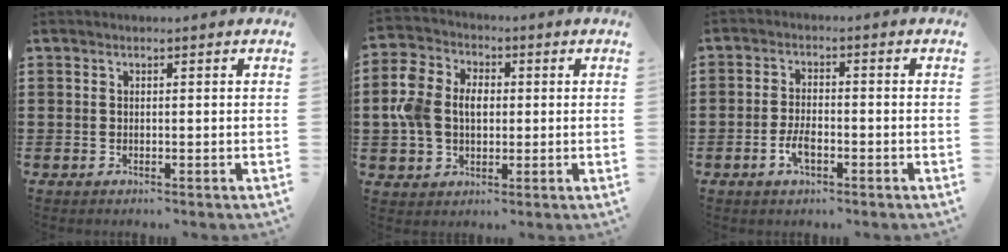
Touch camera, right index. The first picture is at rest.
{"total": 7.2, "force": [0.0, 5.6, 4.6], "torque": [-0.126, 0.007, -0.008]}
{"total": 3.7, "force": [-1.7, 1.6, 2.9], "torque": [-0.065, -0.001, -0.033]}